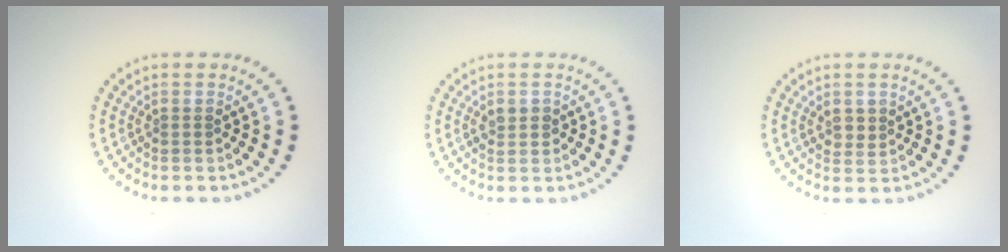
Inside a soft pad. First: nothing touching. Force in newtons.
{"total": 1.5, "press": 1.5, "slide": 0.2}
{"total": 1.5, "press": 1.4, "slide": 0.4}